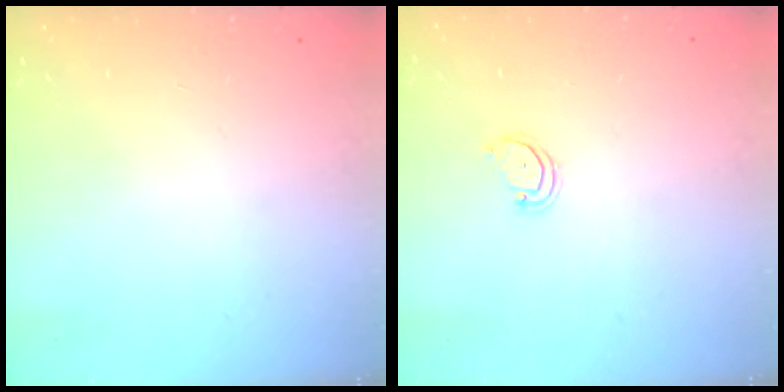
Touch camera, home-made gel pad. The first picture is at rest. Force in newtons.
{"total": 2.6, "press": 2.6, "slide": 0.2}